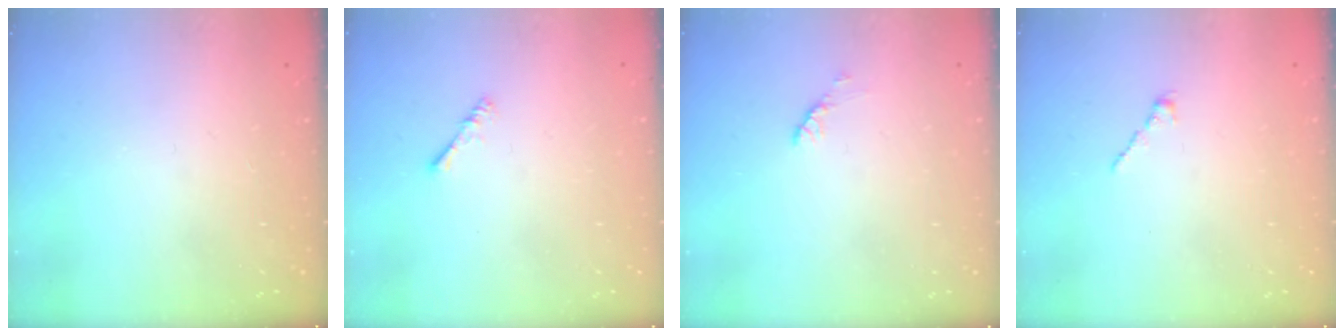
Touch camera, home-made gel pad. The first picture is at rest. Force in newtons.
{"total": 1.5, "press": 1.4, "slide": 0.3}
{"total": 2.7, "press": 2.7, "slide": 0.5}
{"total": 1.2, "press": 1.1, "slide": 0.5}